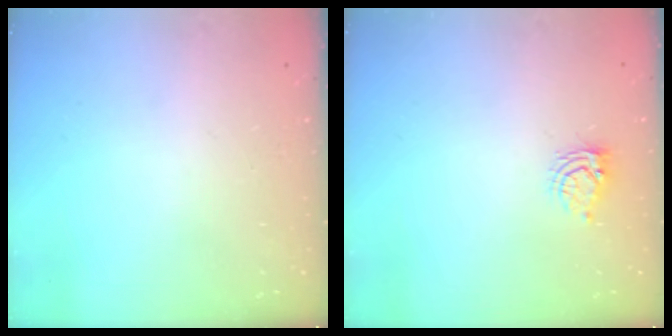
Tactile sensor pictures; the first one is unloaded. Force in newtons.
{"total": 5.3, "press": 5.3, "slide": 0.7}